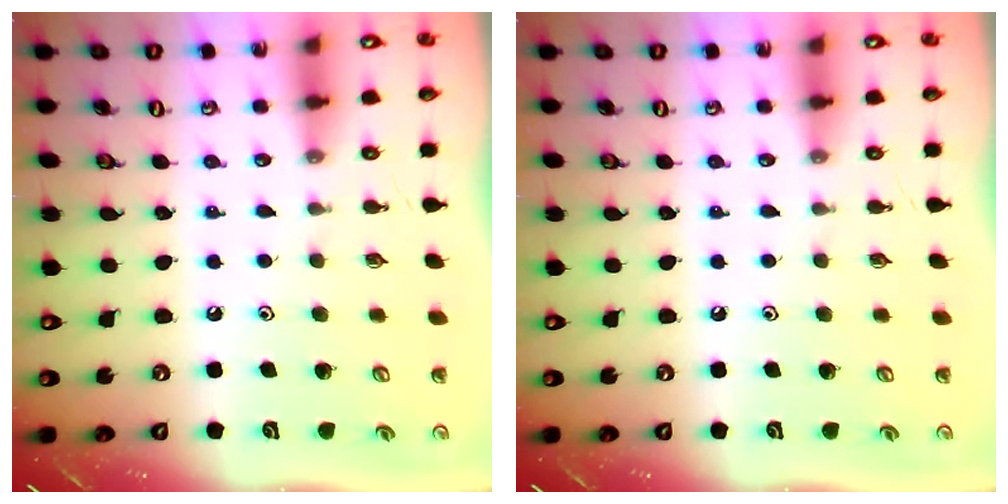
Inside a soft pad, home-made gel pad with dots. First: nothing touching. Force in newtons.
{"total": 0.0}